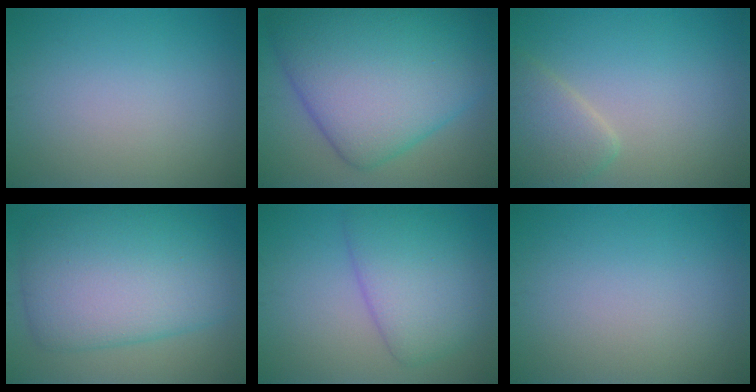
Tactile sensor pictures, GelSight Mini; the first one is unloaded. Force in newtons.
{"total": 14.0, "press": 14.0, "slide": 0.3}
{"total": 3.4, "press": 3.4, "slide": 0.2}
{"total": 10.3, "press": 10.3, "slide": 0.3}
{"total": 5.9, "press": 5.9, "slide": 0.3}
{"total": 0.0}